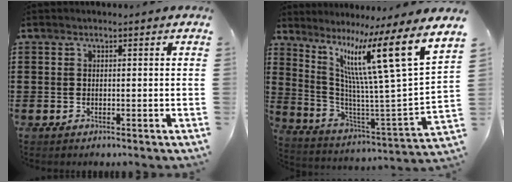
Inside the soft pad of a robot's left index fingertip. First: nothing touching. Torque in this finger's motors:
{"motor_torque": [2.14, 0.00, 1.05, 0.21]}